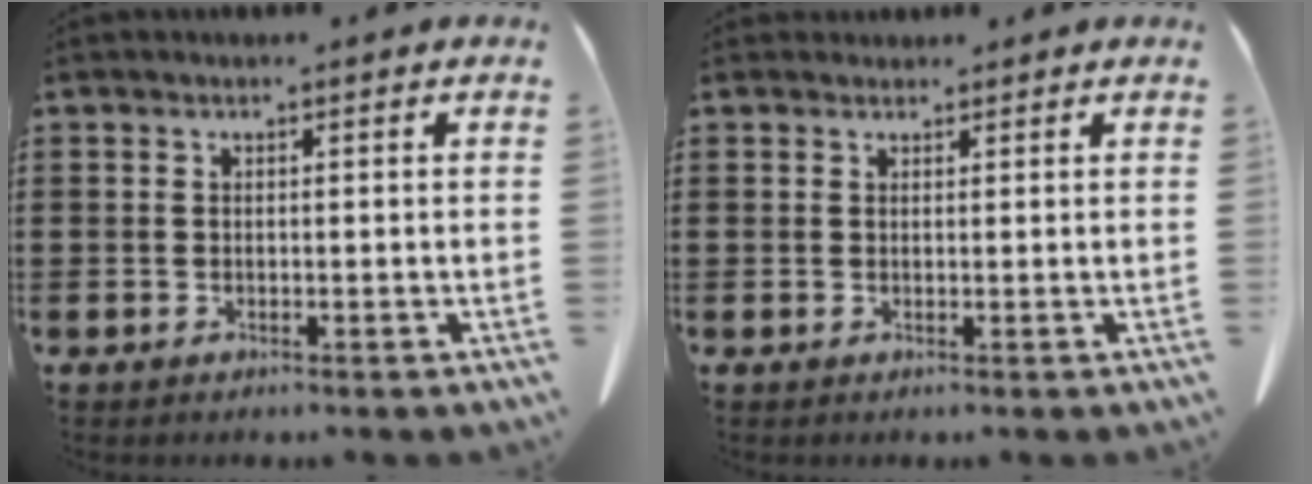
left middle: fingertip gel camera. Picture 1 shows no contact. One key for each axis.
{"total": 1.0, "fx": 0.9, "fy": 0.5, "fz": 0.0, "tx": 0.006, "ty": -0.002, "tz": 0.015}